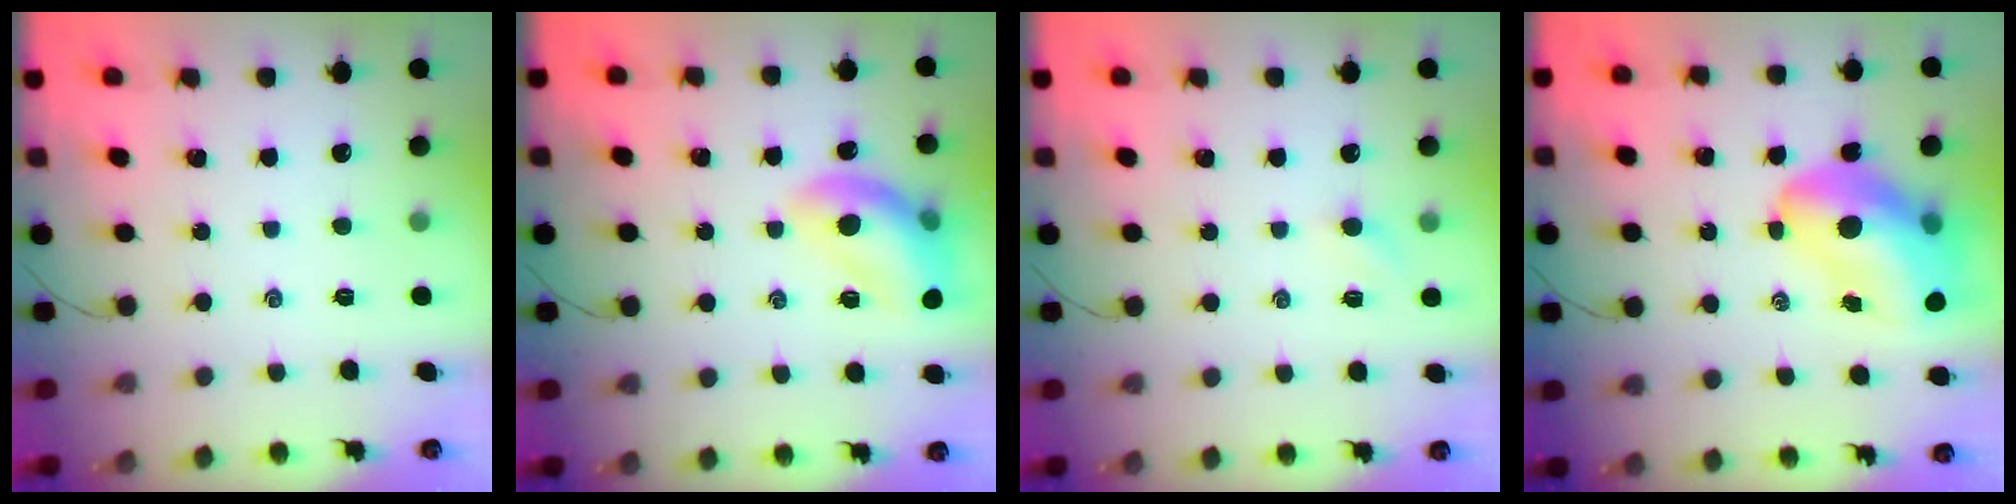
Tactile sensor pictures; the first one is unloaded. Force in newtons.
{"total": 14.1, "press": 14.0, "slide": 1.7}
{"total": 3.1, "press": 3.0, "slide": 1.0}
{"total": 15.9, "press": 15.2, "slide": 4.7}